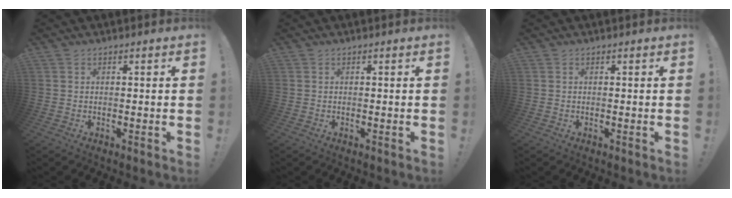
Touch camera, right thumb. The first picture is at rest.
{"total": 0.0}
{"total": 0.0}